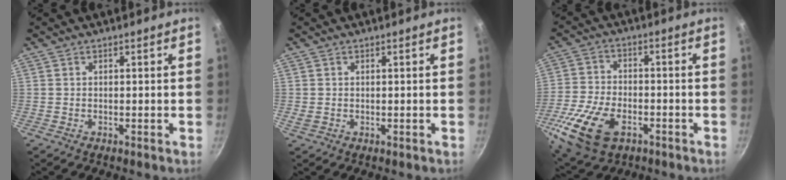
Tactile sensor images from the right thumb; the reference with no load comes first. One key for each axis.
{"total": 0.6, "fx": 0.1, "fy": 0.3, "fz": 0.5, "tx": -0.007, "ty": 0.000, "tz": 0.003}
{"total": 16.2, "fx": -6.7, "fy": 9.6, "fz": 11.1, "tx": -0.226, "ty": 0.012, "tz": -0.123}